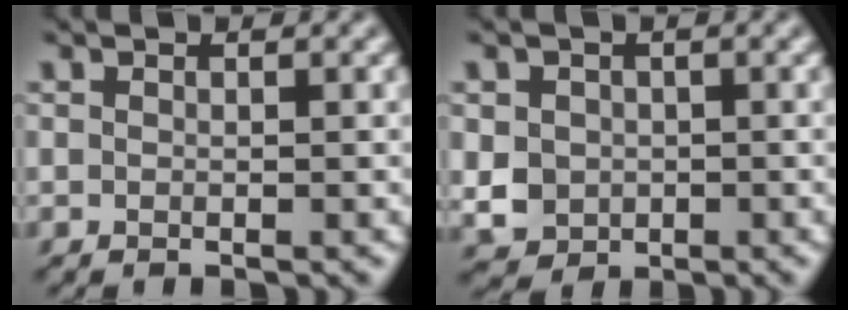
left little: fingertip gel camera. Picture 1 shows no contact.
{"total": 3.0, "force": [-0.1, 2.8, 1.1], "torque": [-0.024, -0.001, -0.006]}